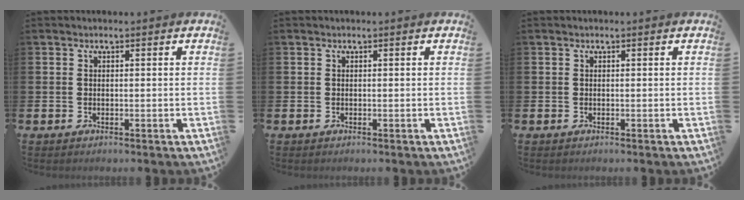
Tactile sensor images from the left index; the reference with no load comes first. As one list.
[{"total": 0.0}, {"total": 0.0}]